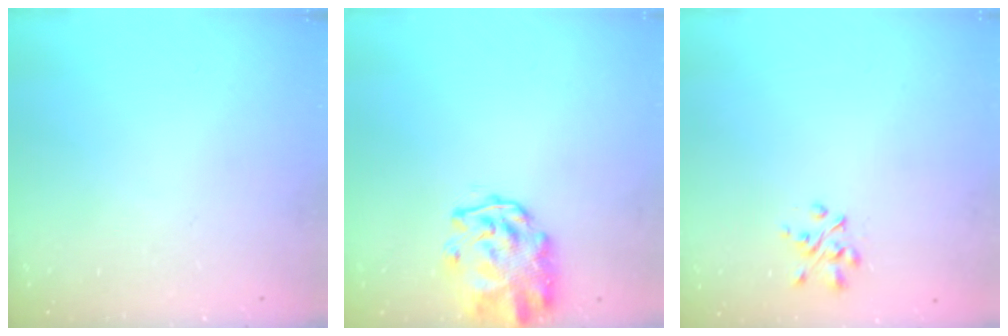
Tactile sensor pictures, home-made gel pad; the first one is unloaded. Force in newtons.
{"total": 2.8, "press": 2.7, "slide": 0.7}
{"total": 2.5, "press": 2.3, "slide": 0.8}